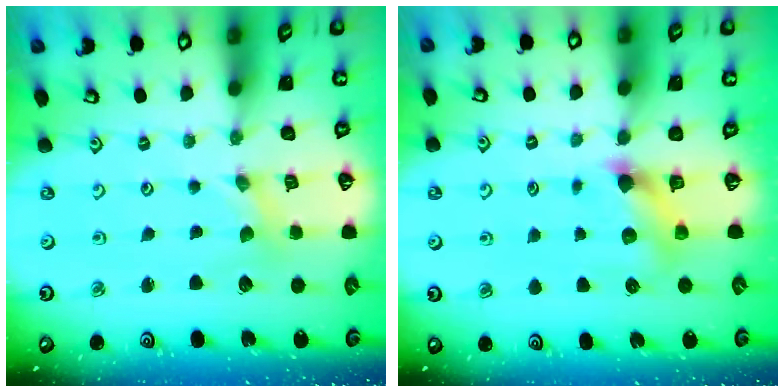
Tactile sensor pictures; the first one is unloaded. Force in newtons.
{"total": 7.0, "press": 7.0, "slide": 0.6}